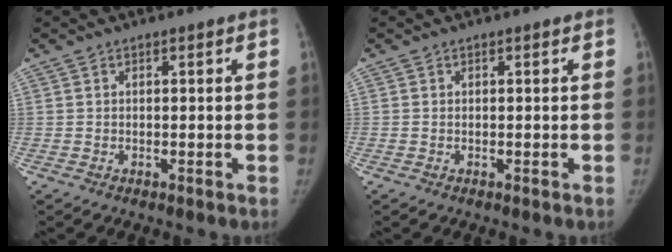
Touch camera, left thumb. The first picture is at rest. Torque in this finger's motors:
{"motor_torque": [0.01, 0.01, 0.01, 0.02, 0.01]}